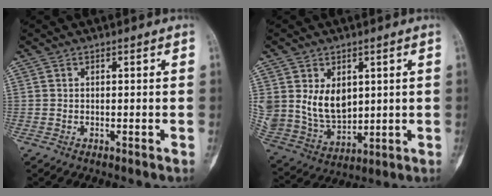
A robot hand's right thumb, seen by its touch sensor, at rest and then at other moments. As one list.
[{"total": 11.7, "force": [2.9, 8.5, 7.5], "torque": [-0.119, -0.020, 0.082]}]